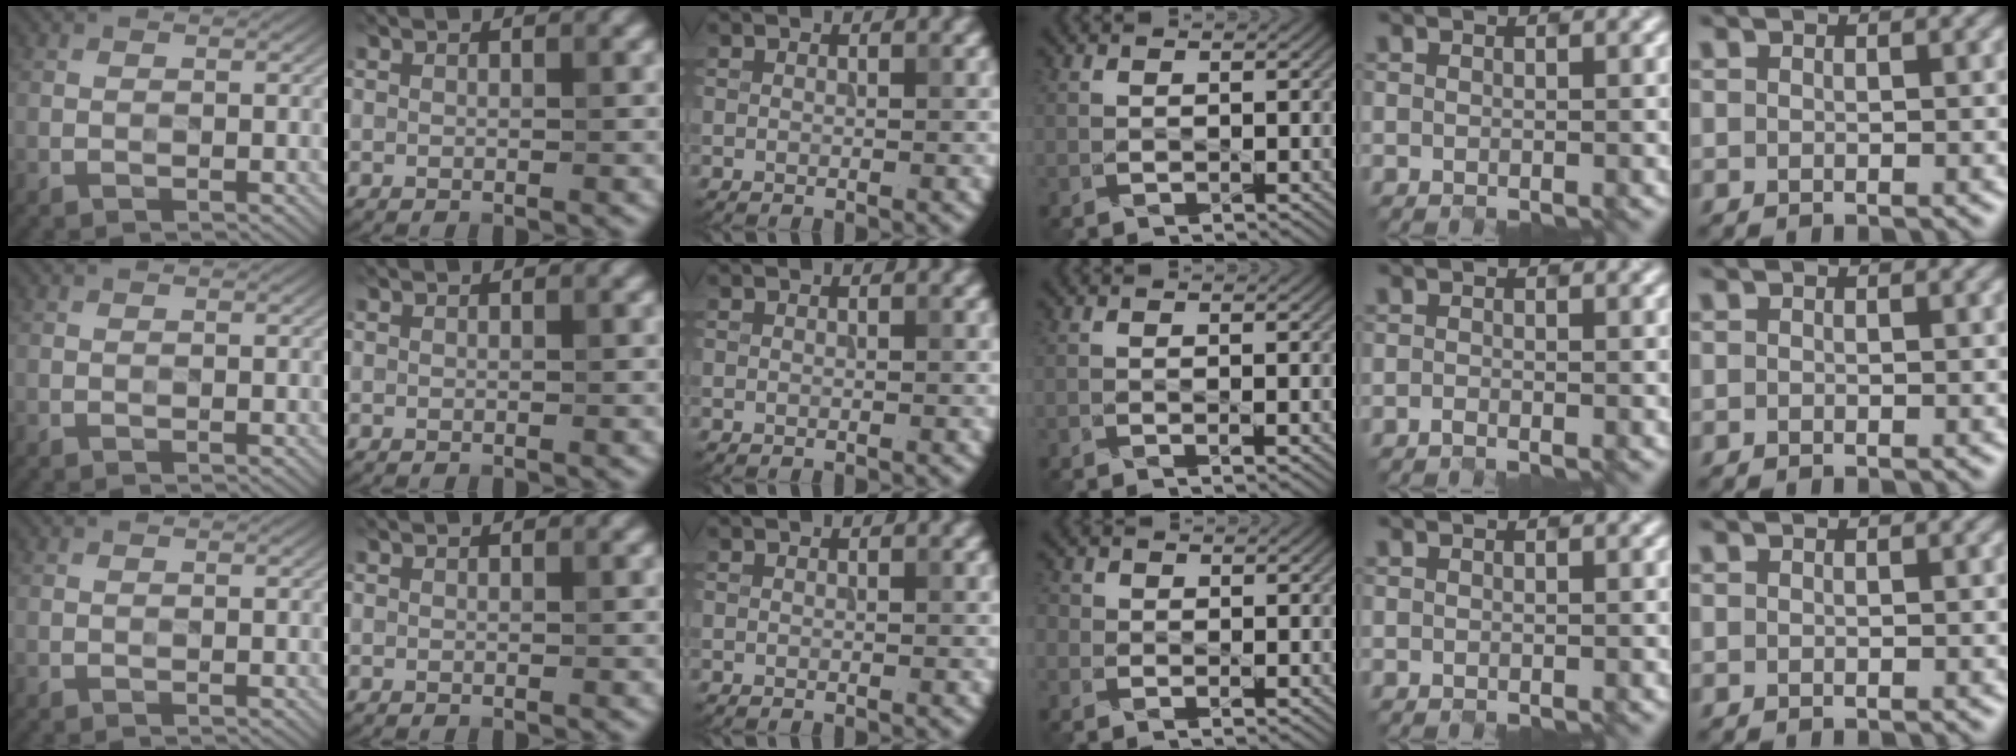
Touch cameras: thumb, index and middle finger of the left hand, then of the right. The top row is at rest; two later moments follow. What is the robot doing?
{"motion": "open", "object": "folder"}